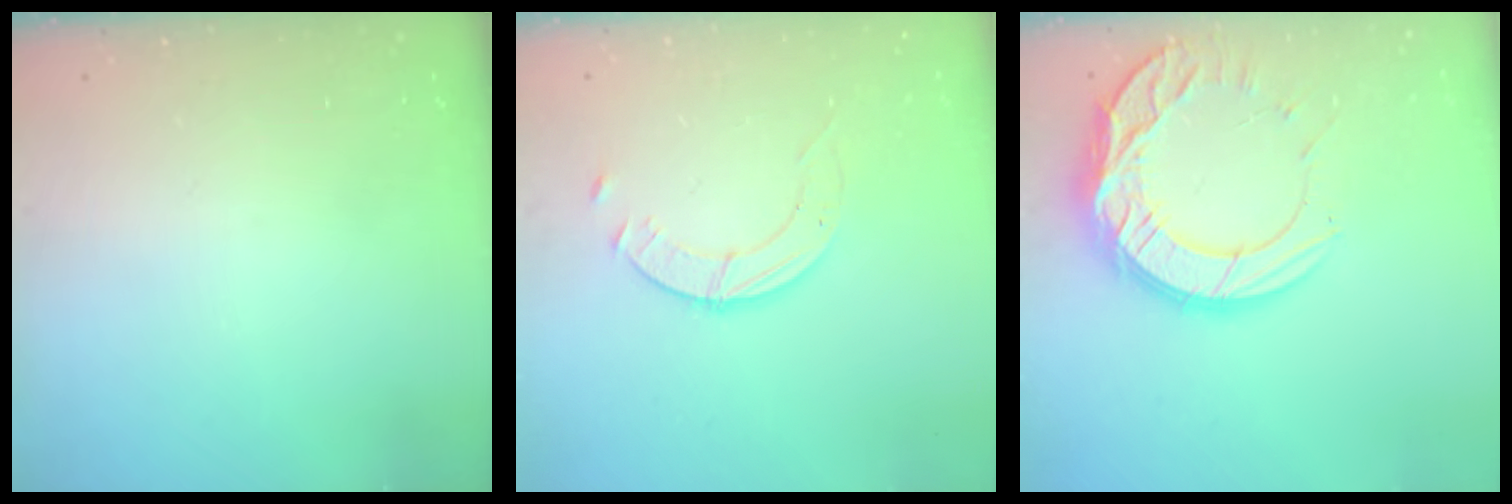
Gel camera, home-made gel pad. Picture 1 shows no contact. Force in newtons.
{"total": 3.9, "press": 3.9, "slide": 0.4}
{"total": 17.2, "press": 17.2, "slide": 1.0}